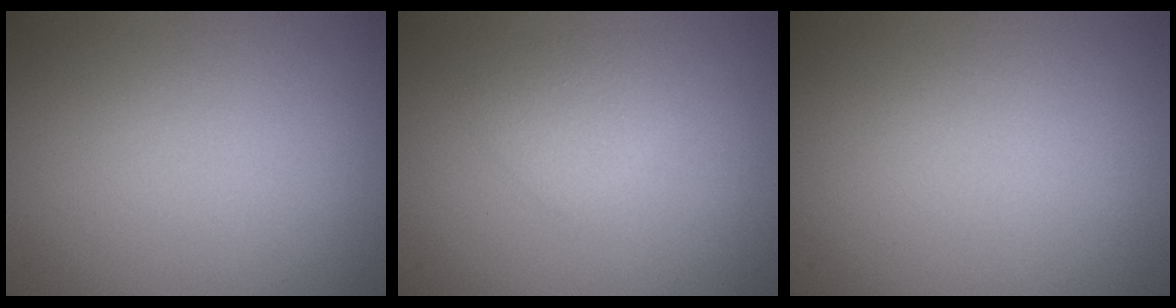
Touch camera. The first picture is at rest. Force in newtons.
{"total": 1.6, "press": 1.6, "slide": 0.1}
{"total": 0.0}